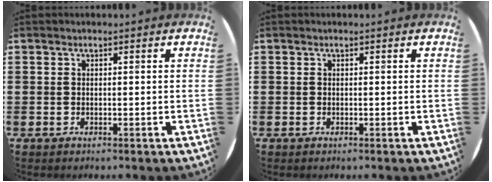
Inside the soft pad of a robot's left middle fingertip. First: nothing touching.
{"total": 0.0}